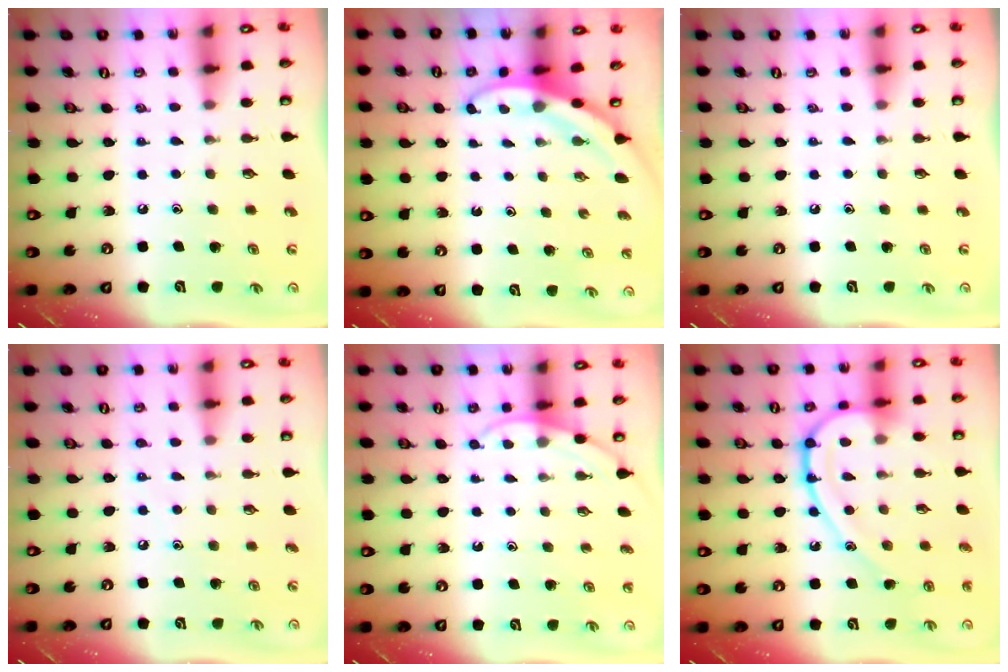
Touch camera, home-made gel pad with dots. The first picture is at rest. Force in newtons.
{"total": 3.5, "press": 3.5, "slide": 0.1}
{"total": 0.0}
{"total": 5.4, "press": 5.3, "slide": 0.6}
{"total": 4.6, "press": 4.6, "slide": 0.5}
{"total": 16.3, "press": 16.3, "slide": 0.3}